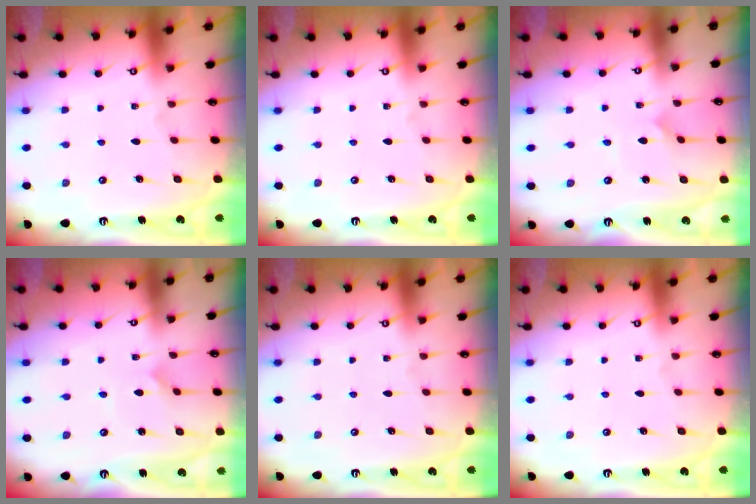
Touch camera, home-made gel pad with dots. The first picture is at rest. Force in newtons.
{"total": 0.0}
{"total": 2.2, "press": 2.2, "slide": 0.2}
{"total": 2.2, "press": 2.2, "slide": 0.2}
{"total": 0.0}
{"total": 0.0}